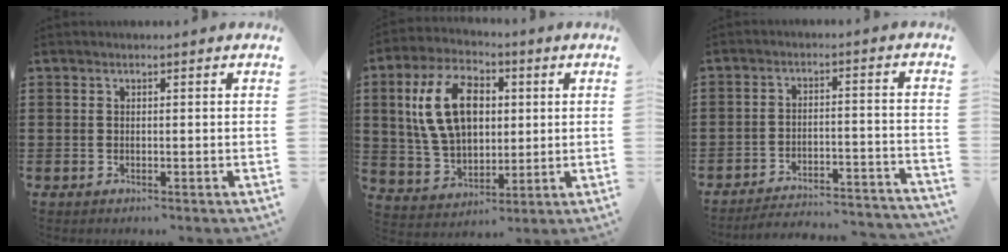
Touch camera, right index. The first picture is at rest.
{"total": 13.0, "force": [2.8, 8.1, 9.7], "torque": [-0.218, 0.017, 0.046]}
{"total": 3.9, "force": [-3.8, 0.2, 1.1], "torque": [-0.027, -0.008, -0.080]}